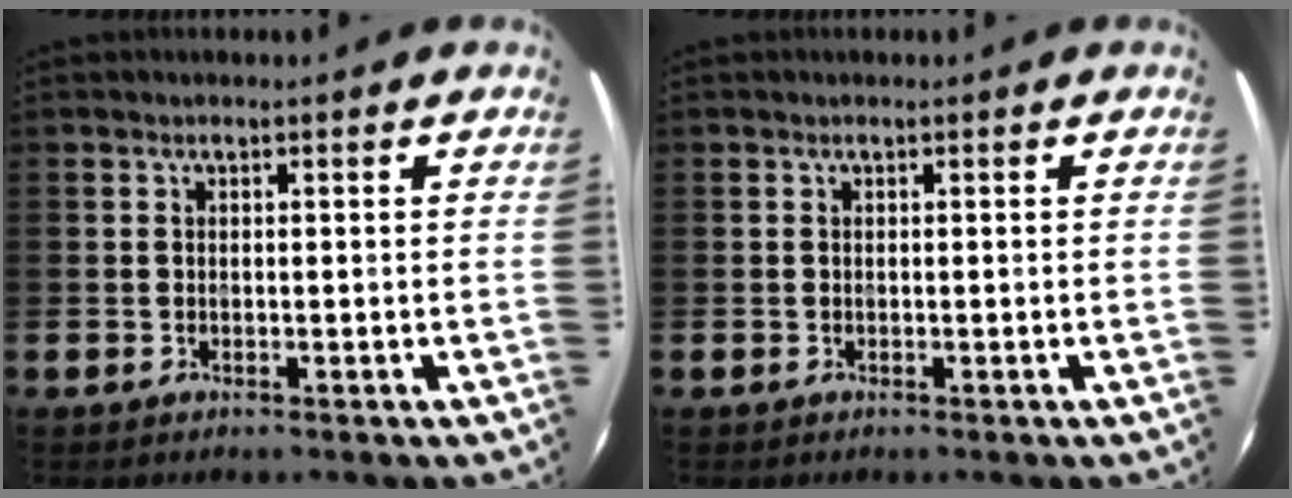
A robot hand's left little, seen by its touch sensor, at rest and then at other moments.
{"total": 0.0}